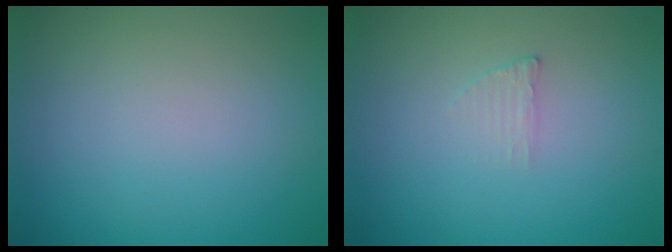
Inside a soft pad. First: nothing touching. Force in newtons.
{"total": 1.0, "press": 1.0, "slide": 0.2}